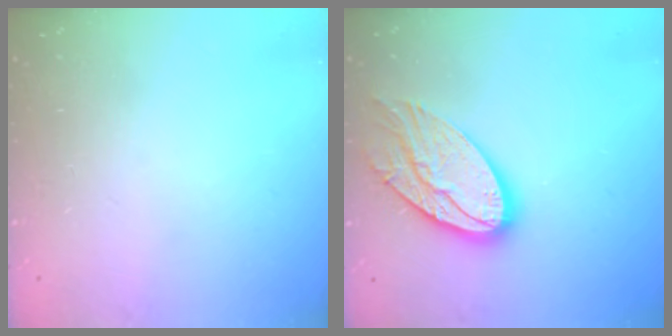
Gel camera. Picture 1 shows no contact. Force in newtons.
{"total": 16.6, "press": 16.6, "slide": 1.2}